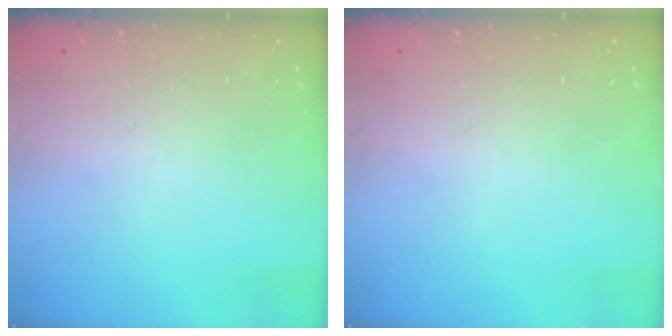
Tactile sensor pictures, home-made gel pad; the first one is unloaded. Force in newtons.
{"total": 0.0}